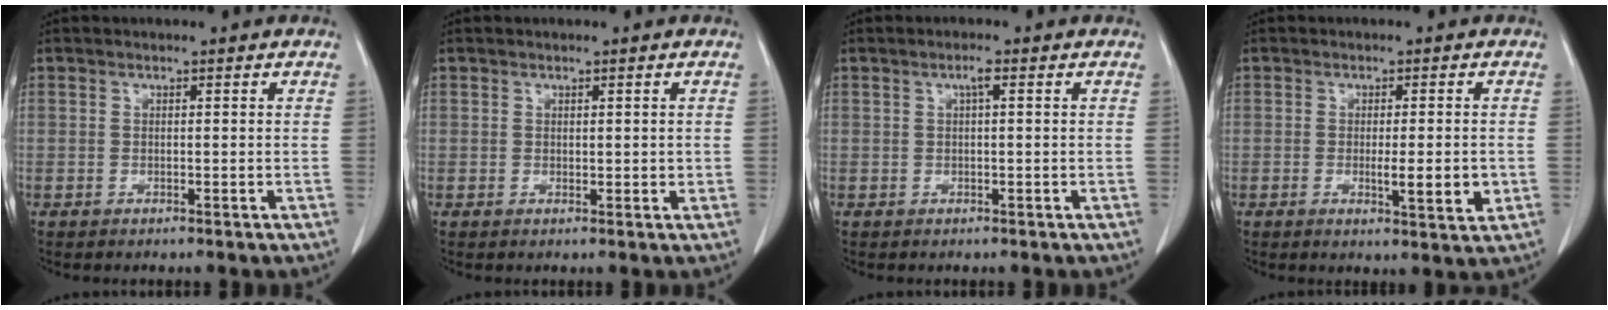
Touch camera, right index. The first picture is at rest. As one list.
[{"total": 1.0, "force": [0.4, 0.7, 0.6], "torque": [-0.004, -0.001, 0.008]}, {"total": 1.3, "force": [0.4, 0.1, 1.2], "torque": [-0.024, 0.004, 0.005]}, {"total": 5.0, "force": [-0.9, 0.8, 4.8], "torque": [-0.073, -0.008, -0.007]}]